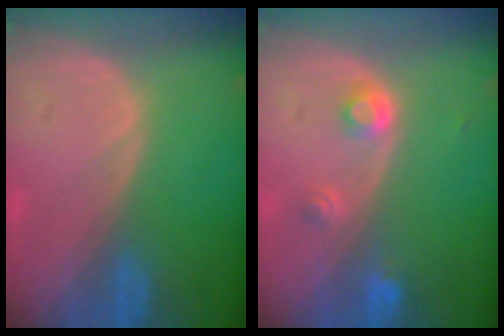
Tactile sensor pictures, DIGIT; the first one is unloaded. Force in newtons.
{"total": 3.0, "press": 2.8, "slide": 1.1}